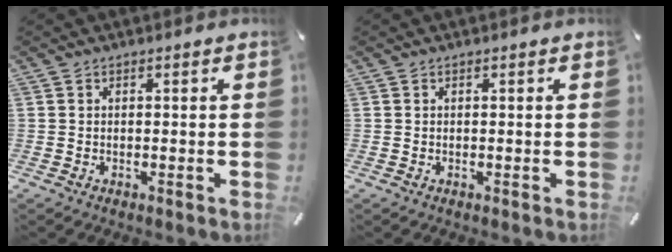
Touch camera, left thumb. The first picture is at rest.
{"total": 0.0}